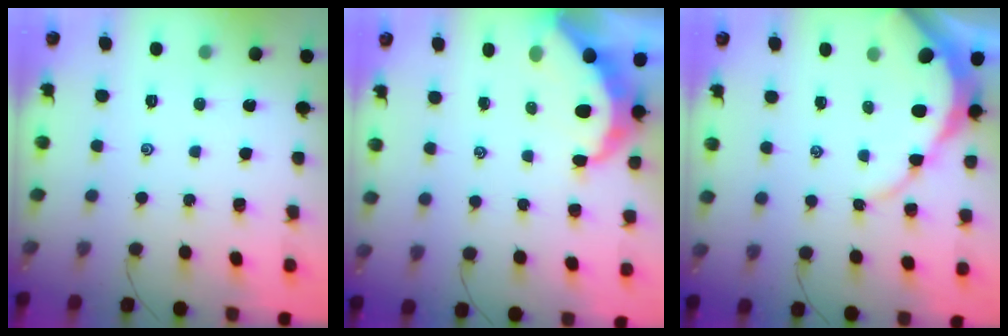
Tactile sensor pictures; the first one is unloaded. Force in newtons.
{"total": 8.1, "press": 8.0, "slide": 1.0}
{"total": 8.5, "press": 8.5, "slide": 0.7}